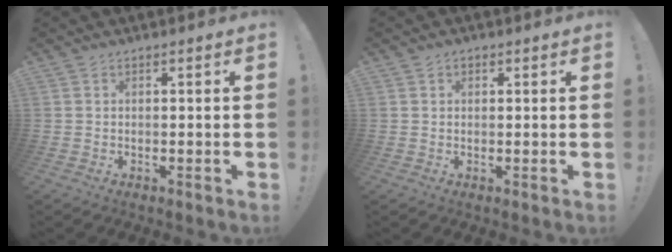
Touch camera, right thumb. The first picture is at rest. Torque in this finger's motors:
{"motor_torque": [0.12, -0.28, 0.02, 0.25, 0.00]}